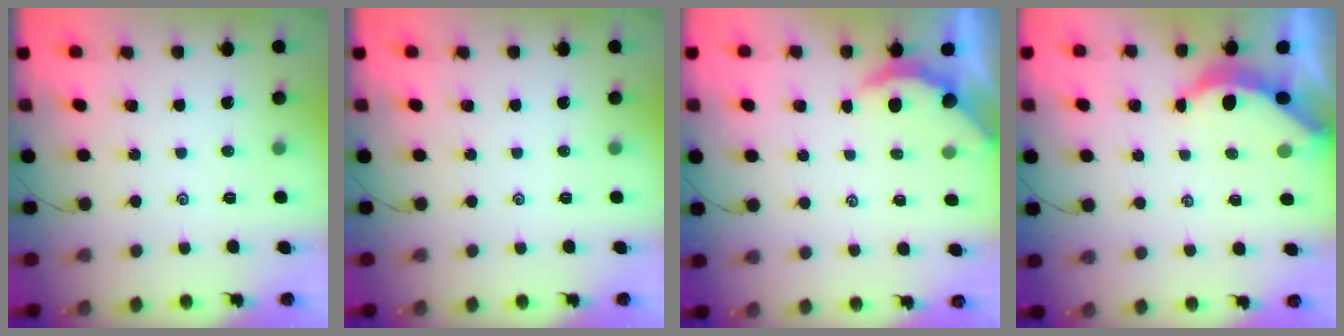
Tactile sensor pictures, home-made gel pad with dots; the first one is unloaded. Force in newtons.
{"total": 0.0}
{"total": 2.4, "press": 2.3, "slide": 0.4}
{"total": 3.9, "press": 3.9, "slide": 0.5}